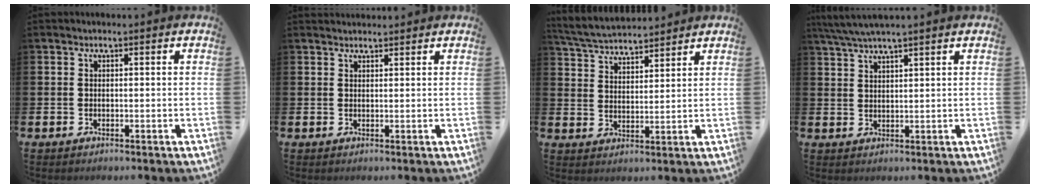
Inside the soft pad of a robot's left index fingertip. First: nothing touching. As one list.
[{"total": 1.3, "force": [1.3, 0.3, 0.0], "torque": [0.009, -0.002, 0.021]}, {"total": 5.0, "force": [4.9, 0.7, 0.4], "torque": [-0.031, -0.028, 0.088]}, {"total": 4.1, "force": [3.7, -0.1, 1.8], "torque": [-0.049, -0.007, 0.069]}]